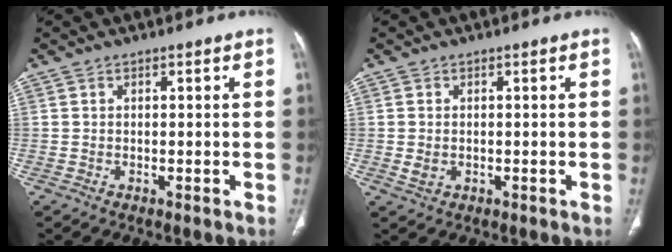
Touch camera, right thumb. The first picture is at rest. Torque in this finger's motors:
{"motor_torque": [-0.35, 0.13, 0.46, 0.11, 0.15]}